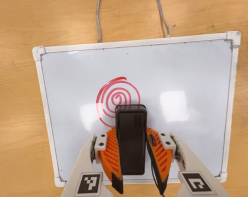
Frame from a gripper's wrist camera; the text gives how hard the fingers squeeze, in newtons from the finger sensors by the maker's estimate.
{"total": 3.9, "left": 2.7, "right": 5.1}